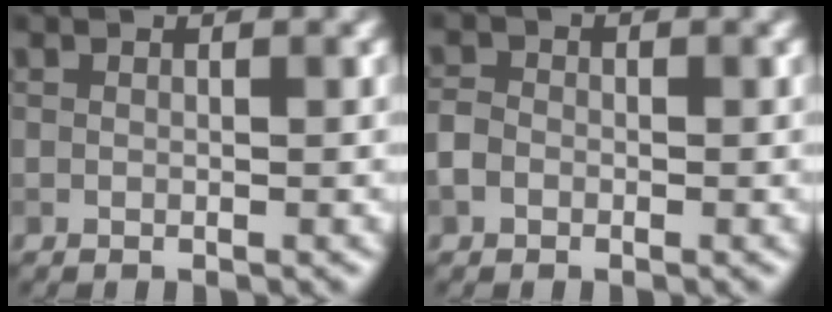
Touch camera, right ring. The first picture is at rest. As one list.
[{"total": 1.6, "force": [-0.7, 1.2, 0.7], "torque": [-0.011, 0.003, -0.020]}]